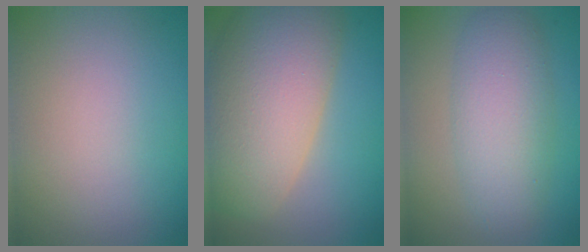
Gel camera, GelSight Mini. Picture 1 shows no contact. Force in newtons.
{"total": 11.6, "press": 11.6, "slide": 0.7}
{"total": 5.4, "press": 5.4, "slide": 0.0}